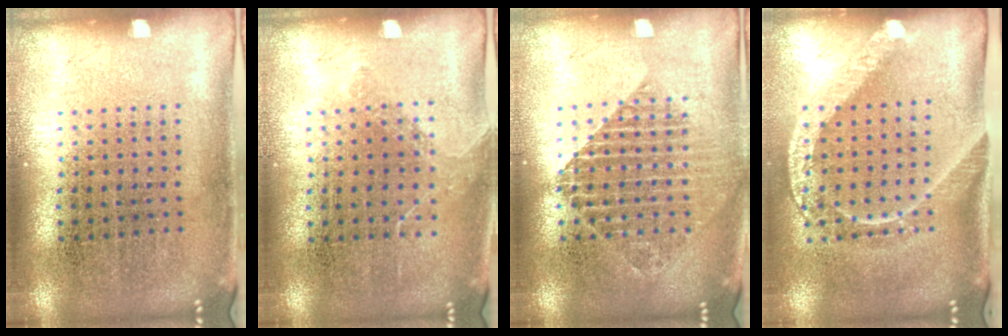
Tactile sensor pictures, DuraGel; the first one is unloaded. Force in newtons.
{"total": 0.9, "press": 0.7, "slide": 0.6}
{"total": 1.7, "press": 1.4, "slide": 0.8}
{"total": 2.0, "press": 1.6, "slide": 1.3}